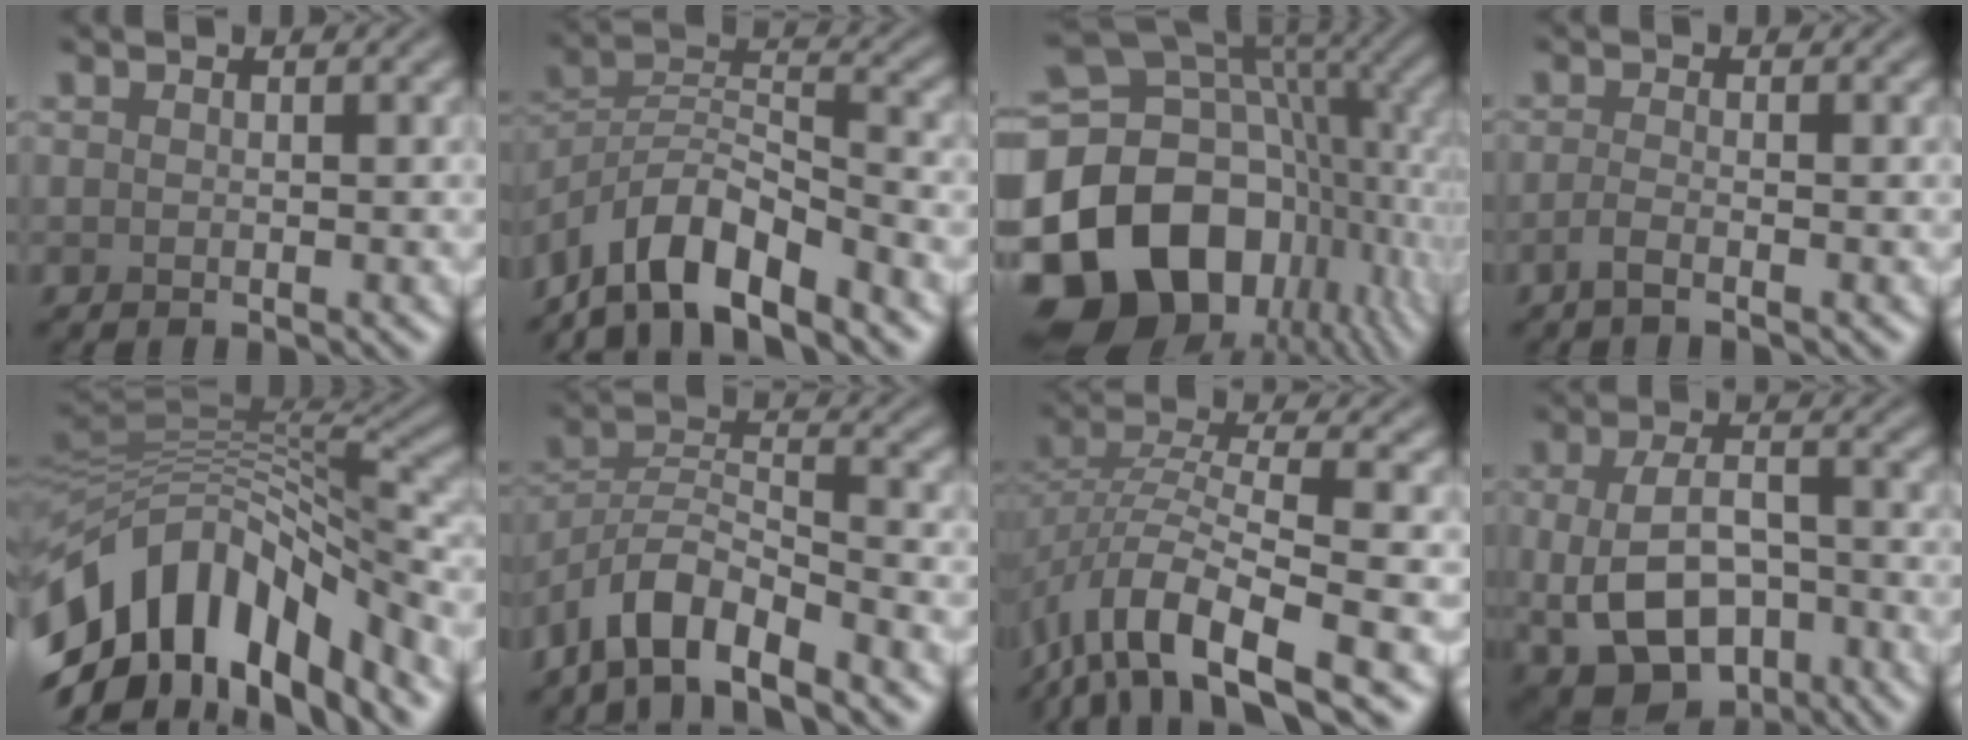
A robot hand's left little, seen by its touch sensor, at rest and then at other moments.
{"total": 8.6, "force": [-6.3, 2.7, 5.1], "torque": [-0.081, 0.004, -0.128]}
{"total": 19.8, "force": [-4.7, 14.3, 12.8], "torque": [-0.255, -0.010, -0.072]}
{"total": 1.6, "force": [-0.9, 0.5, 1.3], "torque": [-0.021, -0.003, -0.026]}
{"total": 13.8, "force": [-6.0, 7.9, 9.6], "torque": [-0.184, 0.027, -0.112]}
{"total": 6.6, "force": [-5.0, 2.1, 3.7], "torque": [-0.060, 0.004, -0.100]}
{"total": 9.8, "force": [-5.5, 3.7, 7.2], "torque": [-0.135, -0.005, -0.114]}
{"total": 8.2, "force": [-2.0, 4.9, 6.3], "torque": [-0.119, -0.014, -0.033]}